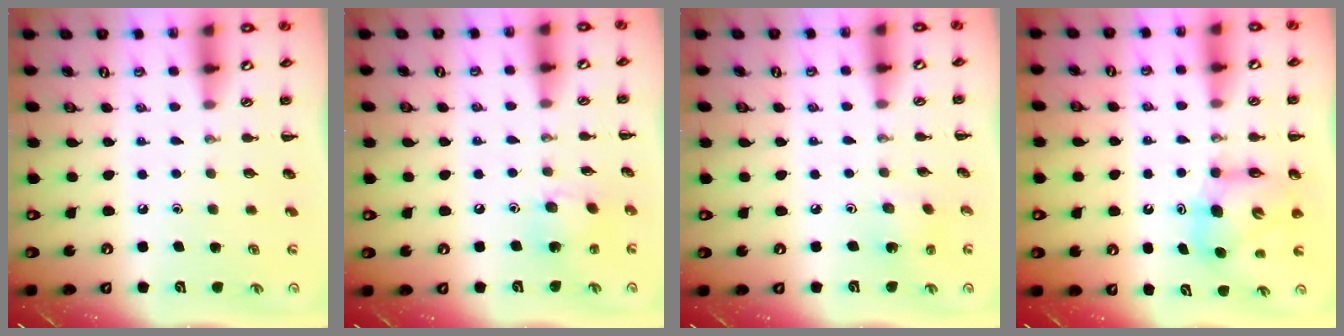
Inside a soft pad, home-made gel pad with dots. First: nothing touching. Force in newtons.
{"total": 6.3, "press": 6.3, "slide": 0.7}
{"total": 1.6, "press": 1.4, "slide": 0.6}
{"total": 7.0, "press": 6.8, "slide": 1.5}